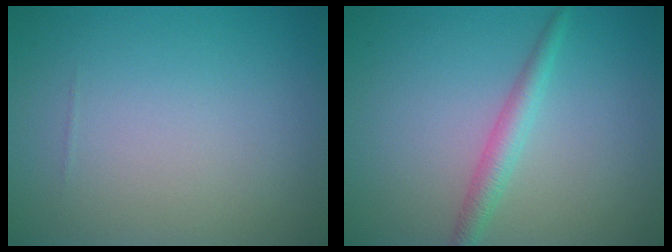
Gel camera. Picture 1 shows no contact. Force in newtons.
{"total": 2.2, "press": 2.2, "slide": 0.1}